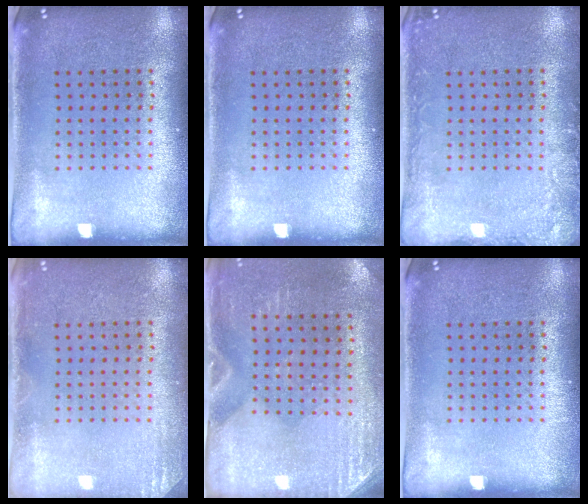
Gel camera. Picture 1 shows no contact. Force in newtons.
{"total": 0.0}
{"total": 2.0, "press": 2.0, "slide": 0.2}
{"total": 1.5, "press": 1.4, "slide": 0.2}
{"total": 2.8, "press": 2.5, "slide": 1.3}
{"total": 0.0}